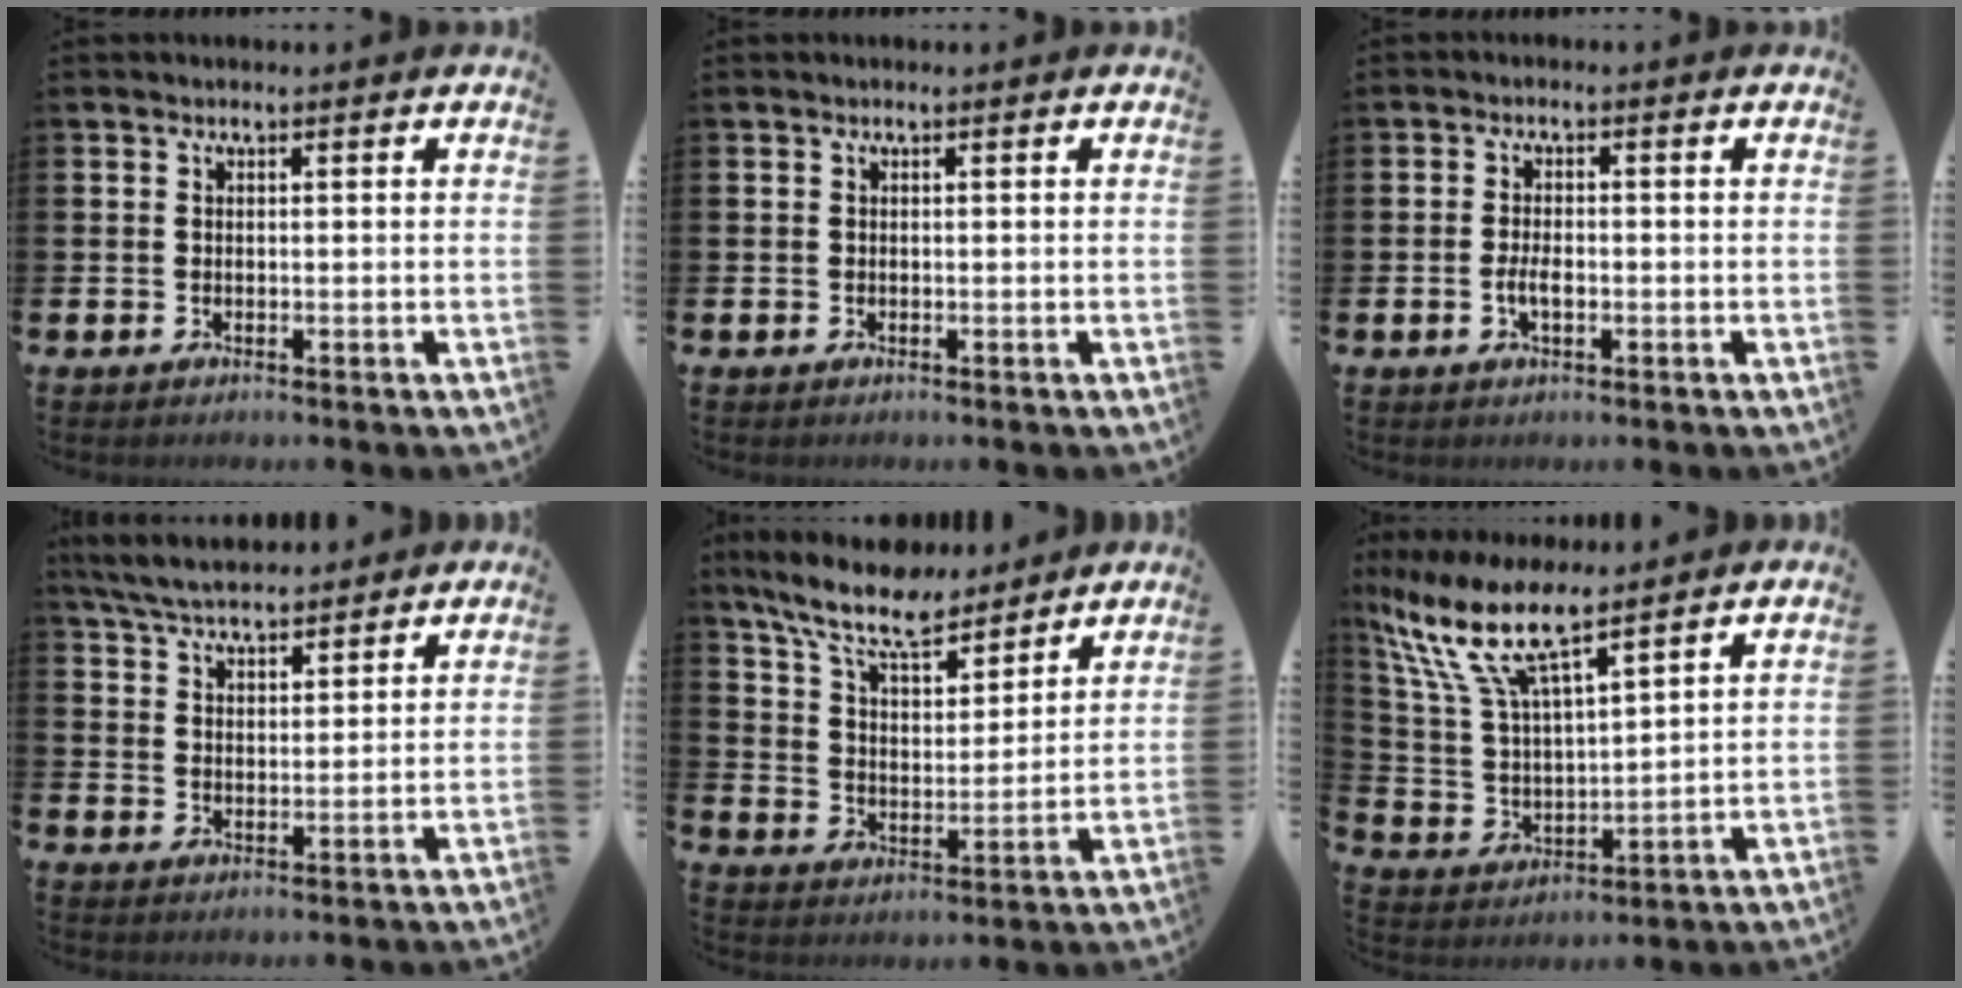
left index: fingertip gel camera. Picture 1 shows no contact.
{"total": 0.0}
{"total": 2.6, "force": [-0.6, 1.2, 2.2], "torque": [-0.041, 0.001, -0.012]}
{"total": 6.0, "force": [5.8, 1.1, 1.3], "torque": [-0.052, -0.020, 0.107]}
{"total": 9.5, "force": [8.4, 2.6, 3.7], "torque": [-0.104, -0.042, 0.151]}
{"total": 11.0, "force": [8.8, 2.6, 6.1], "torque": [-0.159, -0.034, 0.155]}